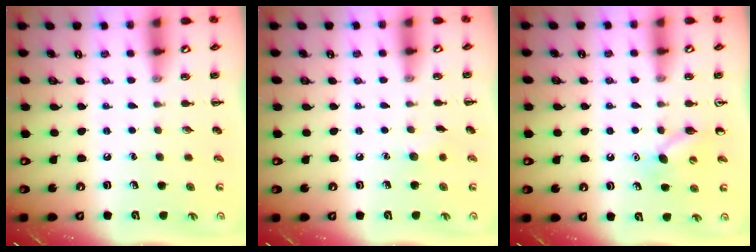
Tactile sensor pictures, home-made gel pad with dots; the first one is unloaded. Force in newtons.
{"total": 4.9, "press": 4.7, "slide": 1.3}
{"total": 7.9, "press": 7.7, "slide": 1.4}